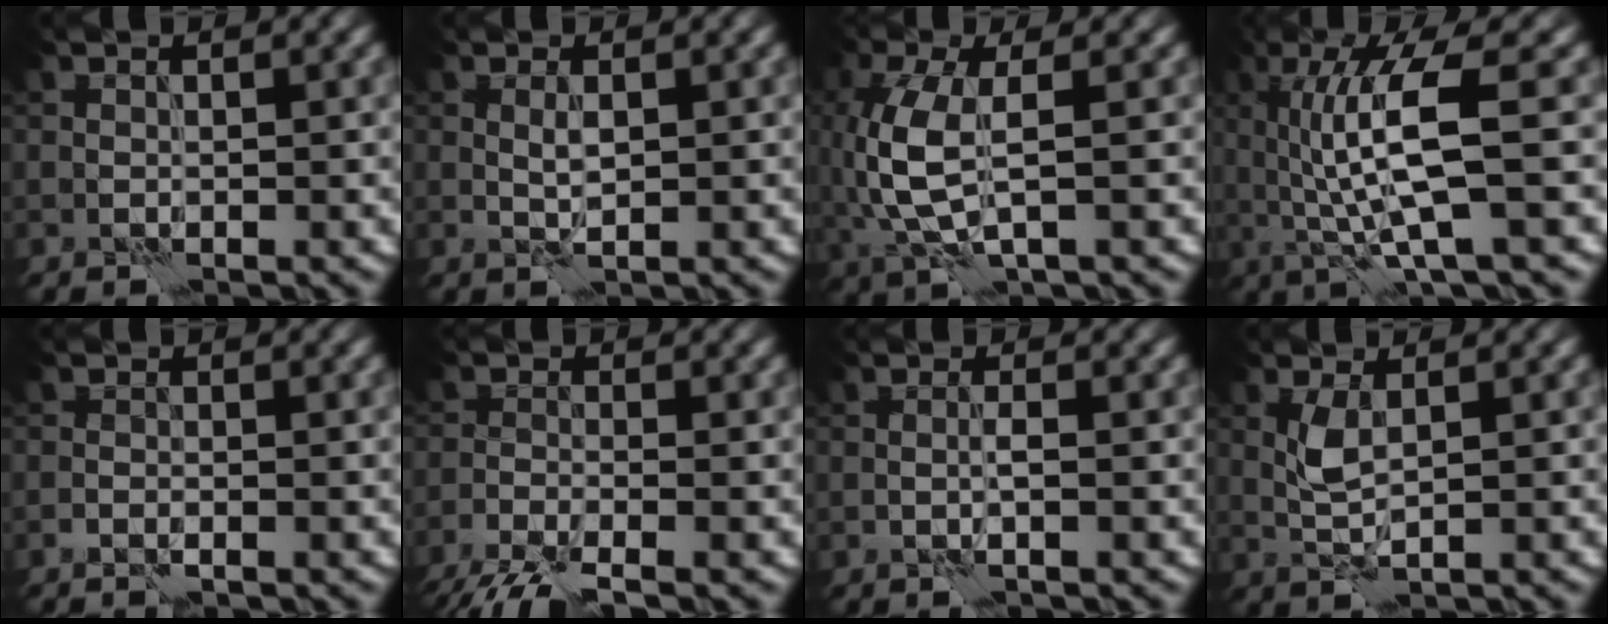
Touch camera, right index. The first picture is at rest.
{"total": 1.1, "force": [0.2, 0.3, 1.1], "torque": [-0.023, 0.000, 0.005]}
{"total": 5.7, "force": [-0.2, 2.4, 5.2], "torque": [-0.142, -0.005, -0.001]}
{"total": 7.7, "force": [0.6, 1.6, 7.5], "torque": [-0.136, -0.004, 0.016]}
{"total": 0.9, "force": [-0.6, 0.2, 0.6], "torque": [-0.015, 0.000, -0.013]}
{"total": 5.3, "force": [-4.1, 1.0, 3.2], "torque": [-0.060, -0.022, -0.085]}
{"total": 0.9, "force": [-0.2, -0.1, 0.8], "torque": [-0.016, 0.003, -0.007]}
{"total": 2.2, "force": [0.5, 0.7, 2.0], "torque": [-0.049, 0.003, 0.011]}